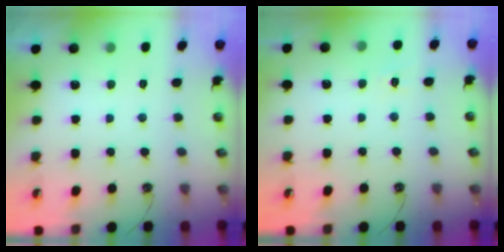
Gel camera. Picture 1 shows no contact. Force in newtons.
{"total": 5.0, "press": 5.0, "slide": 0.6}